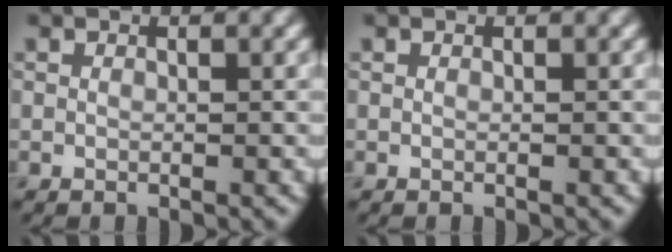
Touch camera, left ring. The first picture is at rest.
{"total": 0.0}